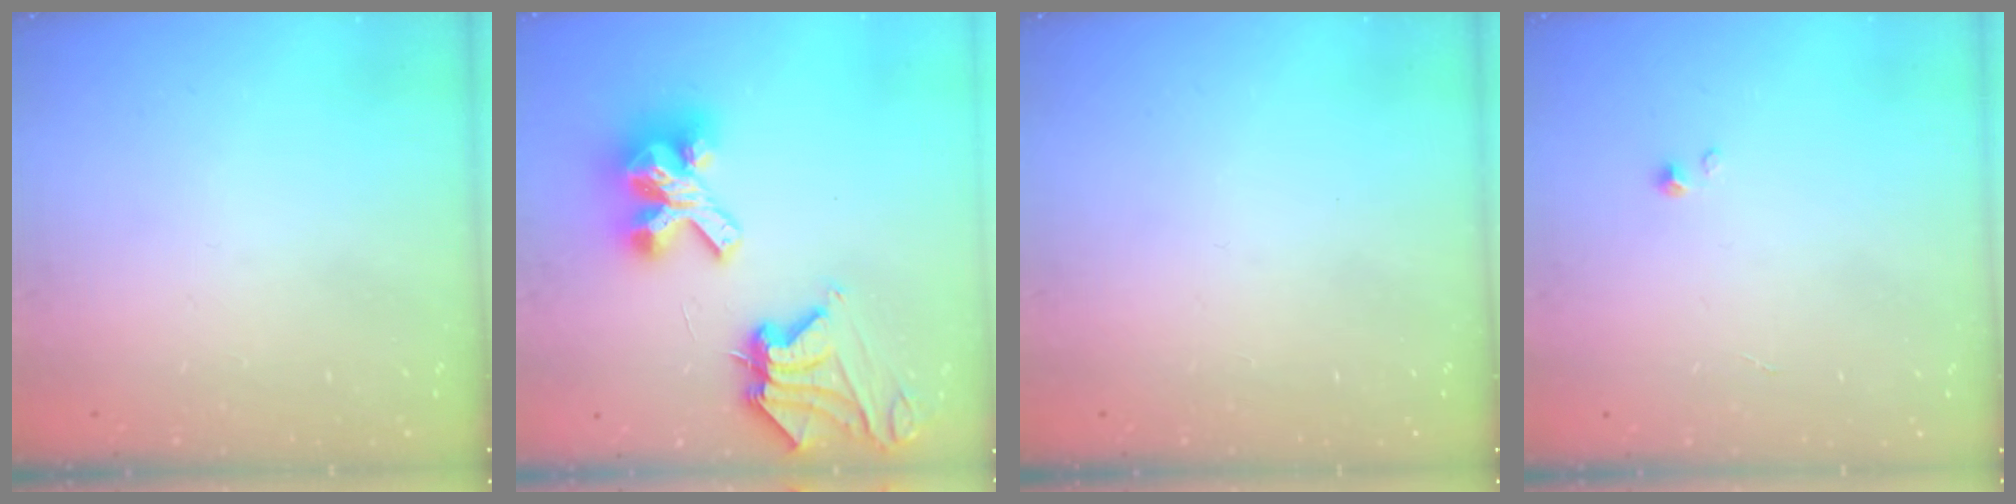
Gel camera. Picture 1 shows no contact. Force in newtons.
{"total": 14.5, "press": 14.3, "slide": 1.8}
{"total": 0.0}
{"total": 0.0}